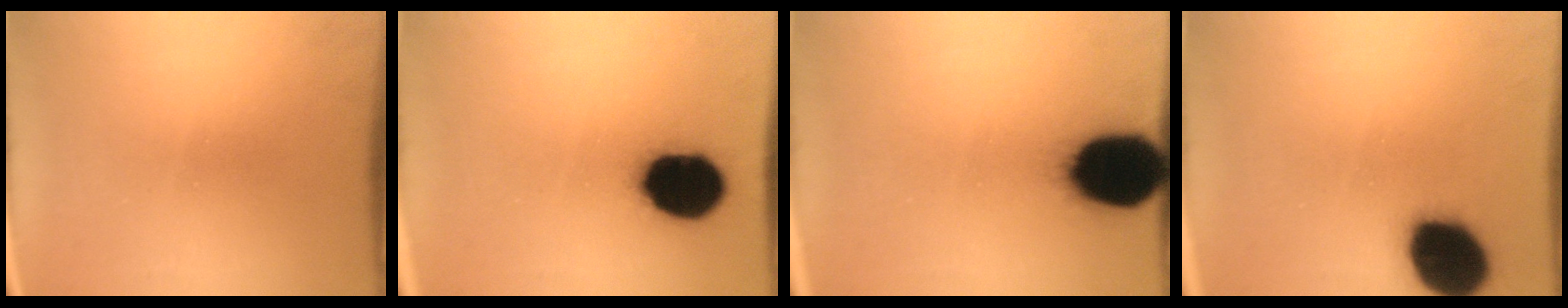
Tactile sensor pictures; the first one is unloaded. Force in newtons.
{"total": 16.9}
{"total": 19.9}
{"total": 19.1}